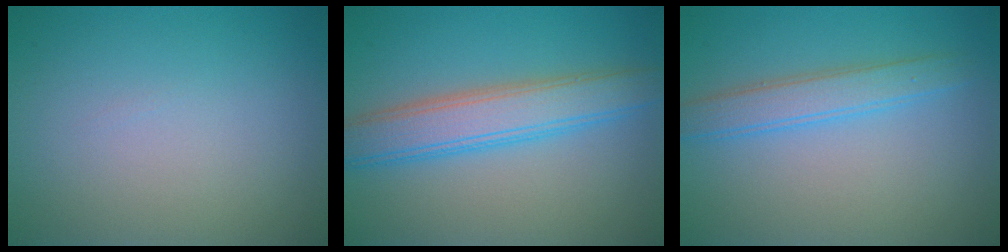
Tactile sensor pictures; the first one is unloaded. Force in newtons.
{"total": 5.3, "press": 5.3, "slide": 0.1}
{"total": 3.0, "press": 3.0, "slide": 0.0}